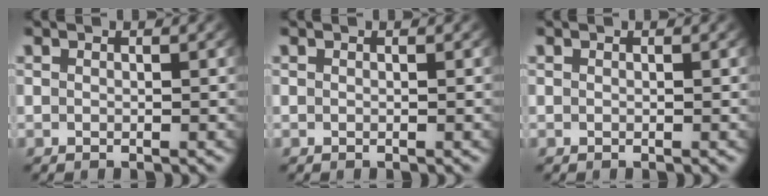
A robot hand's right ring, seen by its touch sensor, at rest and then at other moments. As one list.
[{"total": 0.0}, {"total": 0.0}]